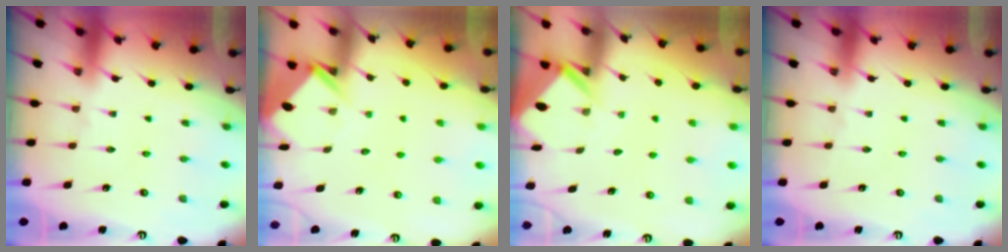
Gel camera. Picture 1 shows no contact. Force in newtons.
{"total": 4.5, "press": 4.4, "slide": 0.4}
{"total": 2.4, "press": 2.4, "slide": 0.1}
{"total": 0.0}